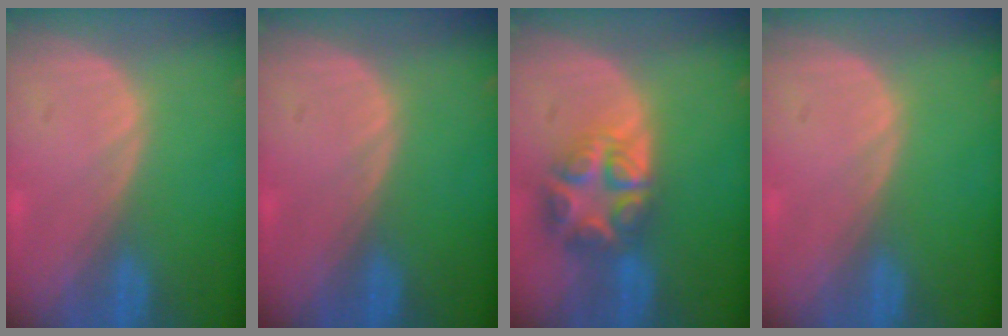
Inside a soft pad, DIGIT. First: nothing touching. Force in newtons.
{"total": 0.0}
{"total": 7.9, "press": 6.9, "slide": 3.9}
{"total": 0.0}